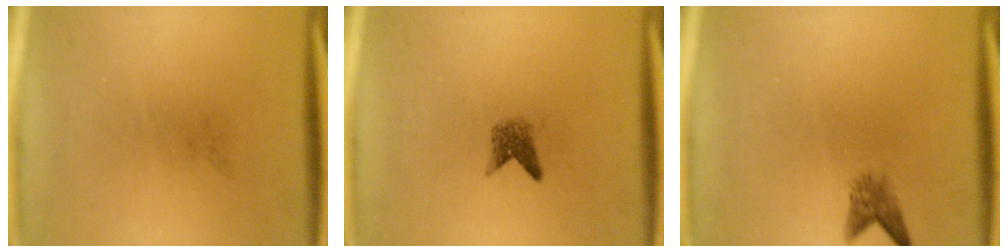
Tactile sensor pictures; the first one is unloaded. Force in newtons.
{"total": 1.9}
{"total": 2.0}